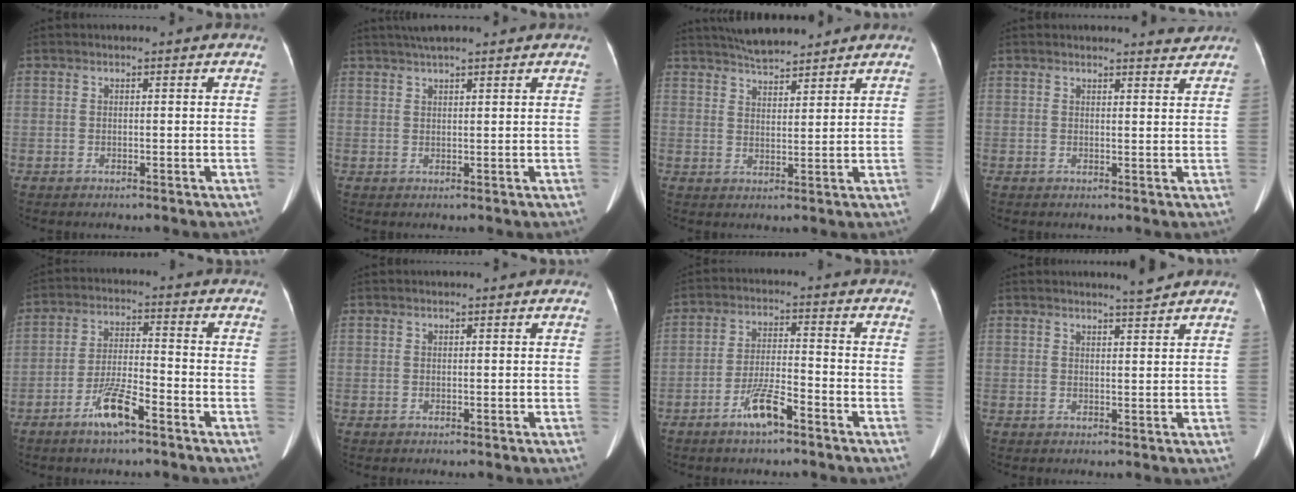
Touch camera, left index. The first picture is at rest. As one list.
[{"total": 5.2, "force": [4.2, 0.3, 3.0], "torque": [-0.046, 0.023, 0.068]}, {"total": 7.0, "force": [6.4, 1.3, 2.6], "torque": [-0.047, 0.013, 0.108]}, {"total": 2.8, "force": [2.8, 0.3, 0.2], "torque": [-0.006, -0.010, 0.025]}, {"total": 7.0, "force": [-4.6, 1.0, 5.1], "torque": [-0.109, -0.007, -0.085]}, {"total": 0.0}, {"total": 6.1, "force": [-4.2, 0.9, 4.4], "torque": [-0.095, -0.006, -0.078]}, {"total": 2.0, "force": [1.8, -0.5, 0.5], "torque": [-0.013, -0.013, 0.029]}]